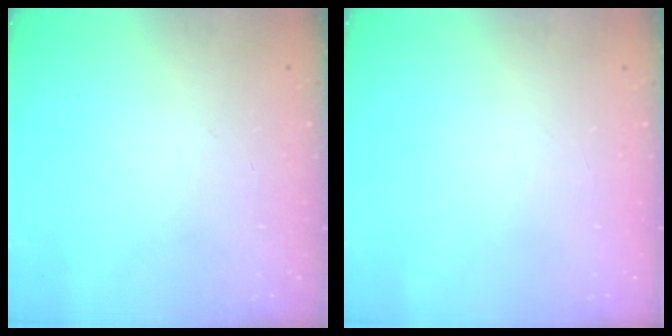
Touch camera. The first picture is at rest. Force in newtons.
{"total": 0.0}